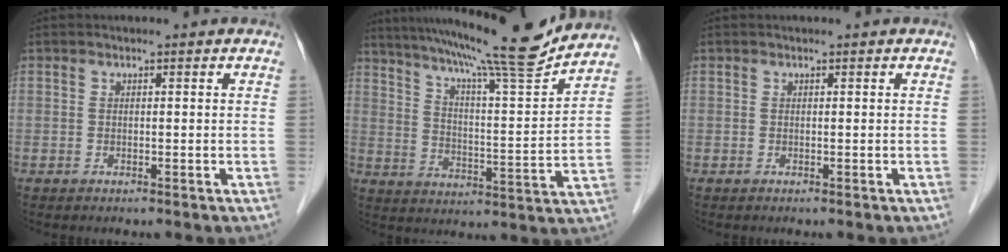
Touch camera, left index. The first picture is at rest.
{"total": 18.5, "force": [16.4, -0.8, 8.5], "torque": [-0.143, -0.018, 0.243]}
{"total": 0.0}